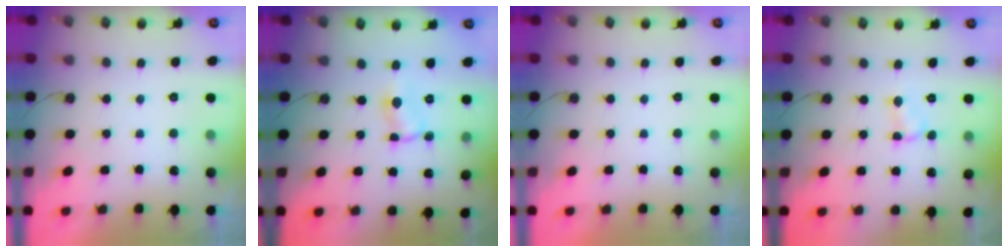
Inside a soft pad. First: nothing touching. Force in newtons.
{"total": 0.8, "press": 0.6, "slide": 0.5}
{"total": 0.0}
{"total": 2.7, "press": 2.7, "slide": 0.3}